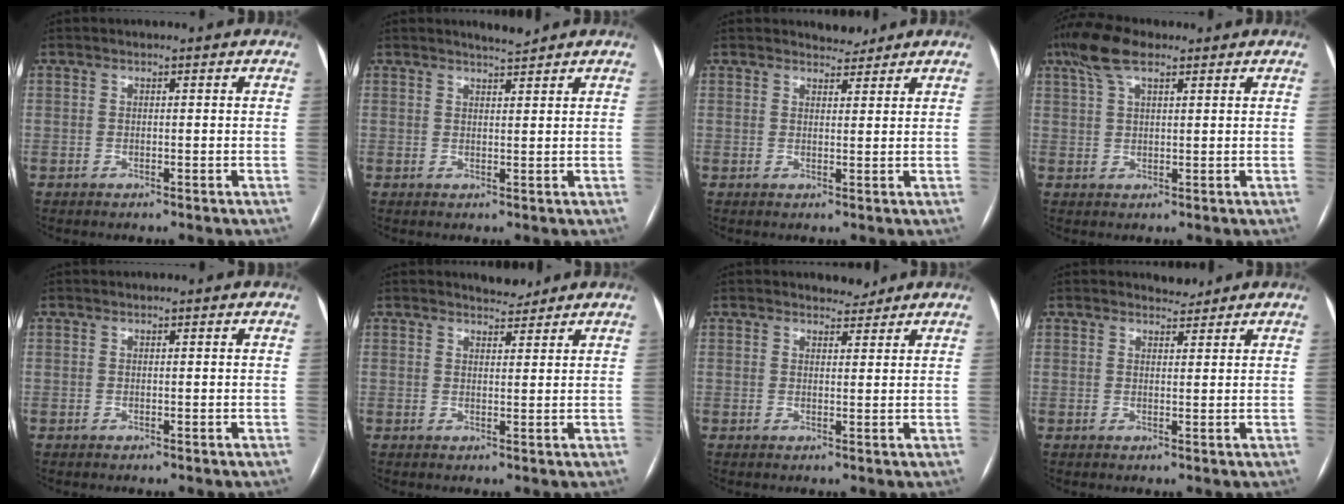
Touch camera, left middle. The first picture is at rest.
{"total": 1.9, "force": [1.8, -0.2, 0.4], "torque": [-0.008, -0.003, 0.034]}
{"total": 2.3, "force": [2.2, 0.7, 0.0], "torque": [0.001, -0.003, 0.033]}
{"total": 7.0, "force": [4.5, 2.4, 4.9], "torque": [-0.108, 0.031, 0.085]}
{"total": 0.0}
{"total": 2.7, "force": [2.5, 0.7, 0.3], "torque": [-0.005, -0.003, 0.038]}
{"total": 2.3, "force": [2.1, 0.8, 0.1], "torque": [0.000, -0.002, 0.030]}
{"total": 1.8, "force": [1.8, 0.5, -0.1], "torque": [0.000, -0.003, 0.027]}